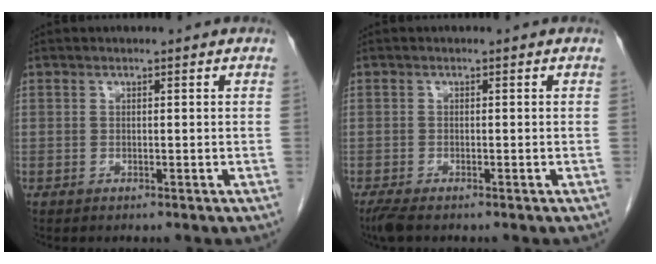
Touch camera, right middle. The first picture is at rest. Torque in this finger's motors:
{"motor_torque": [0.04, 0.00, 0.02, 0.01]}